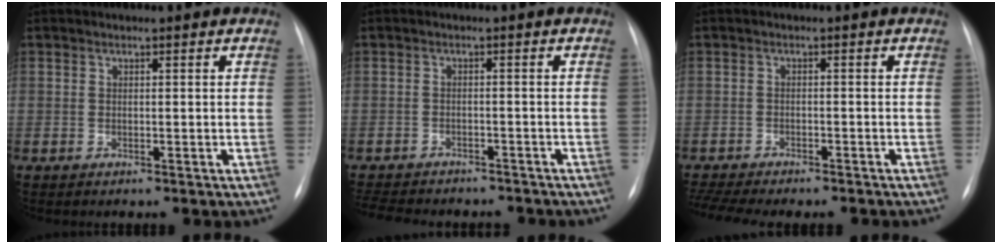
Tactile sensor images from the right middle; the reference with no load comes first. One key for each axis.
{"total": 13.3, "fx": -11.5, "fy": 4.6, "fz": 4.8, "tx": -0.105, "ty": -0.002, "tz": -0.146}
{"total": 10.8, "fx": -9.5, "fy": 2.1, "fz": 4.6, "tx": -0.077, "ty": -0.001, "tz": -0.132}